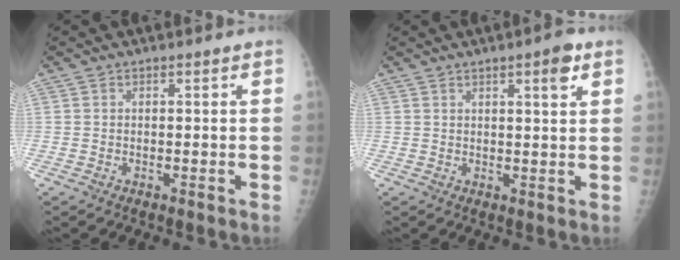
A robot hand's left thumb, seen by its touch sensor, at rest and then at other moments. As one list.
[{"total": 4.0, "force": [2.3, 0.8, 3.2], "torque": [-0.042, -0.011, 0.030]}]